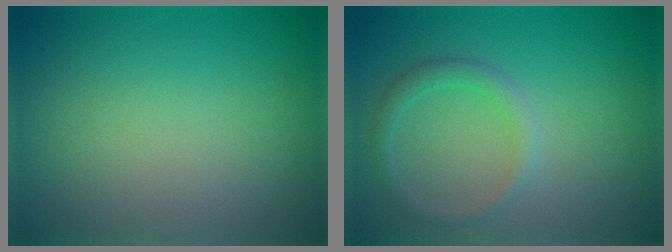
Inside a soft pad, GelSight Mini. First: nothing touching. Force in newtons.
{"total": 1.9, "press": 1.9, "slide": 0.1}